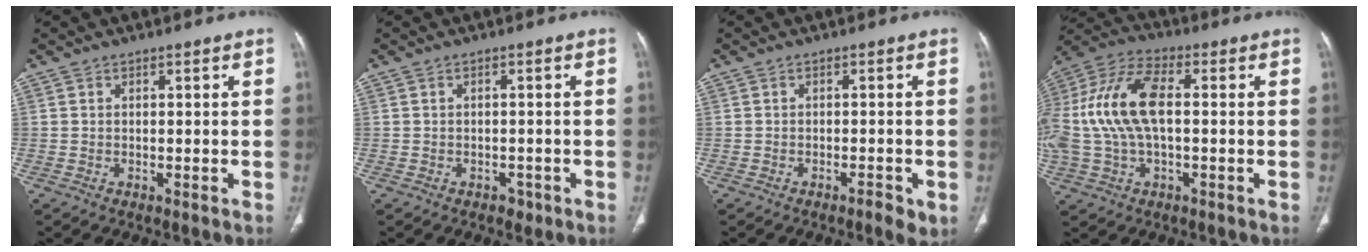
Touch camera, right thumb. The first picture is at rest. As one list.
[{"total": 1.7, "force": [-1.0, 1.2, 0.7], "torque": [-0.005, 0.003, -0.009]}, {"total": 2.9, "force": [-1.3, 0.9, 2.4], "torque": [-0.041, 0.004, -0.016]}, {"total": 17.6, "force": [0.9, 9.0, 15.1], "torque": [-0.338, 0.034, 0.017]}]